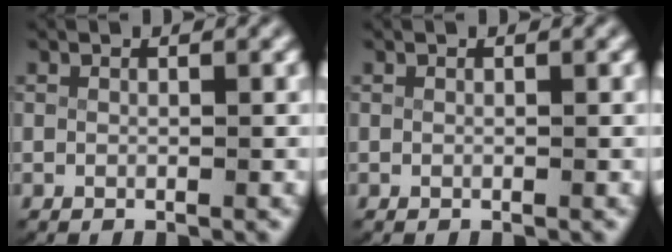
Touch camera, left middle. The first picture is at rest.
{"total": 0.0}